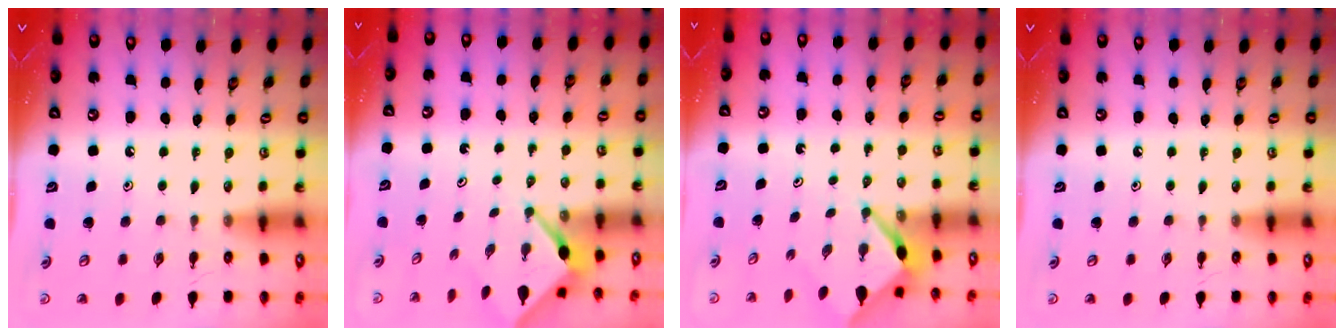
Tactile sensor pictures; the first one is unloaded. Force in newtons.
{"total": 3.3, "press": 3.3, "slide": 0.2}
{"total": 4.2, "press": 4.2, "slide": 0.4}
{"total": 0.0}